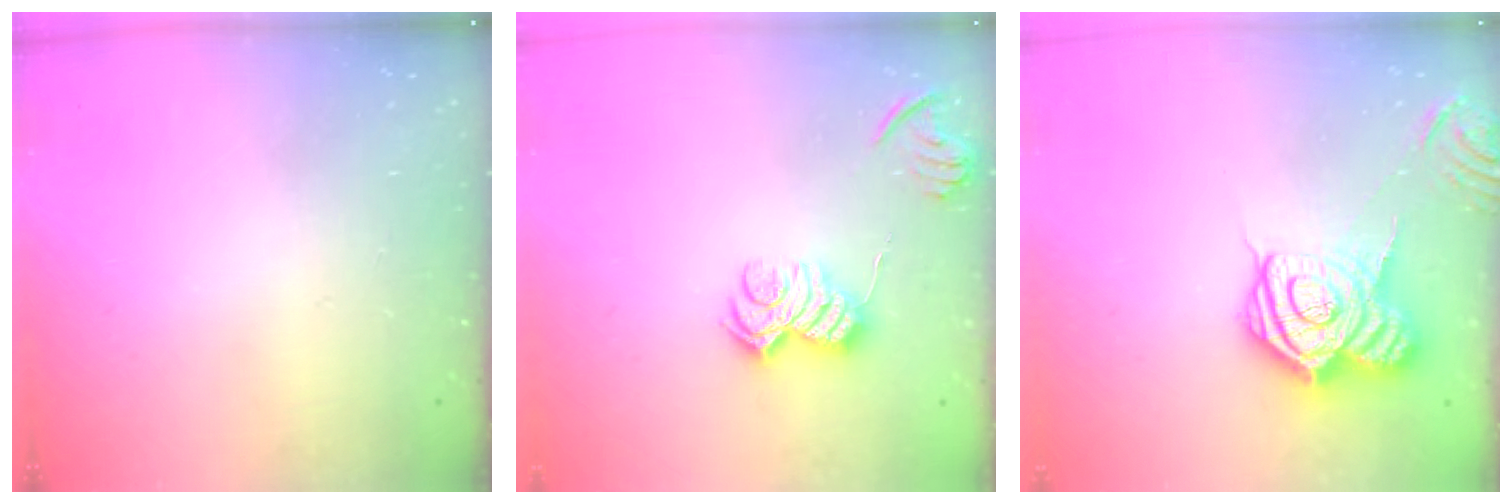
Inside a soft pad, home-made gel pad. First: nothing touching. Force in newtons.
{"total": 10.7, "press": 10.7, "slide": 0.3}
{"total": 17.5, "press": 17.5, "slide": 1.3}